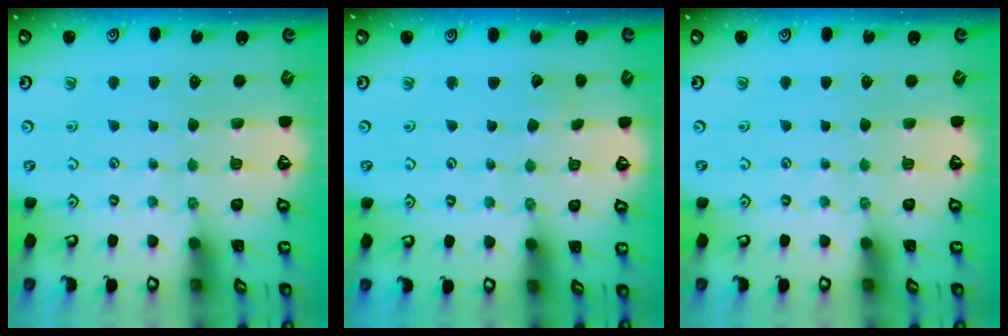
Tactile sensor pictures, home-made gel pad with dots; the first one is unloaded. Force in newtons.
{"total": 2.1, "press": 2.1, "slide": 0.2}
{"total": 0.0}